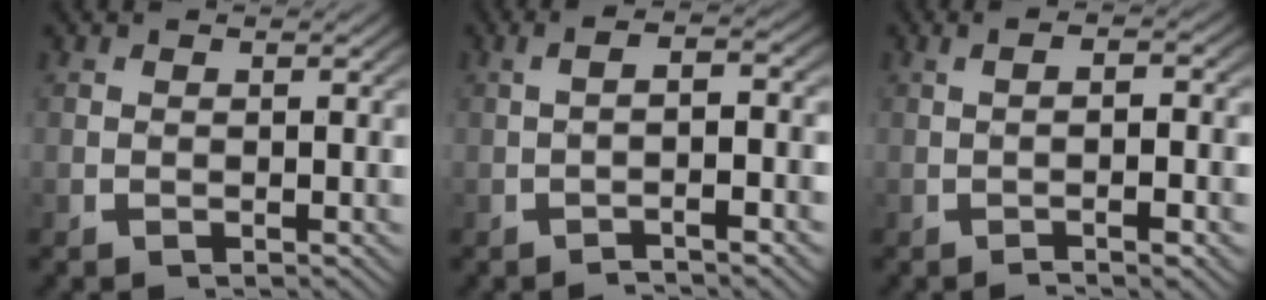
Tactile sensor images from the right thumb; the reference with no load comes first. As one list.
[{"total": 4.1, "force": [-0.8, 1.2, 3.8], "torque": [-0.055, 0.016, -0.019]}, {"total": 3.5, "force": [-0.8, 0.8, 3.3], "torque": [-0.046, 0.013, -0.017]}]